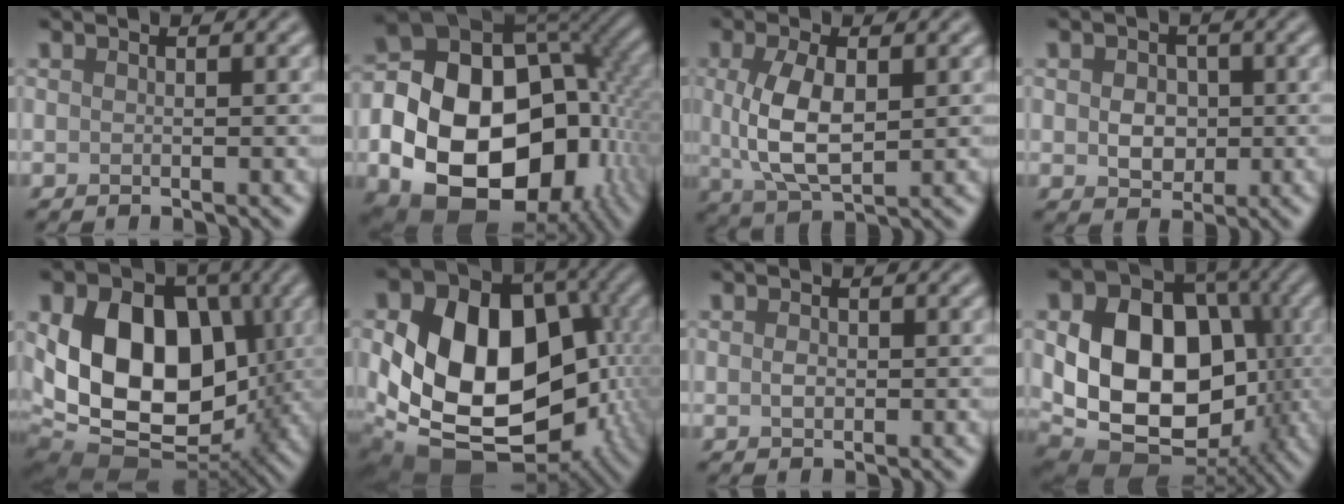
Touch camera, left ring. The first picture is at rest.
{"total": 21.4, "force": [-4.9, 15.8, 13.6], "torque": [-0.227, -0.034, -0.078]}
{"total": 5.9, "force": [0.6, 2.9, 5.1], "torque": [-0.115, -0.001, 0.016]}
{"total": 3.1, "force": [0.0, 2.5, 1.9], "torque": [-0.029, -0.001, -0.005]}
{"total": 15.1, "force": [0.4, 10.7, 10.7], "torque": [-0.180, -0.005, -0.002]}
{"total": 18.2, "force": [-1.4, 13.1, 12.5], "torque": [-0.188, -0.014, -0.004]}
{"total": 1.1, "force": [-0.1, 0.8, 0.8], "torque": [-0.015, 0.000, -0.003]}
{"total": 14.7, "force": [-0.2, 10.9, 9.9], "torque": [-0.154, -0.009, -0.003]}